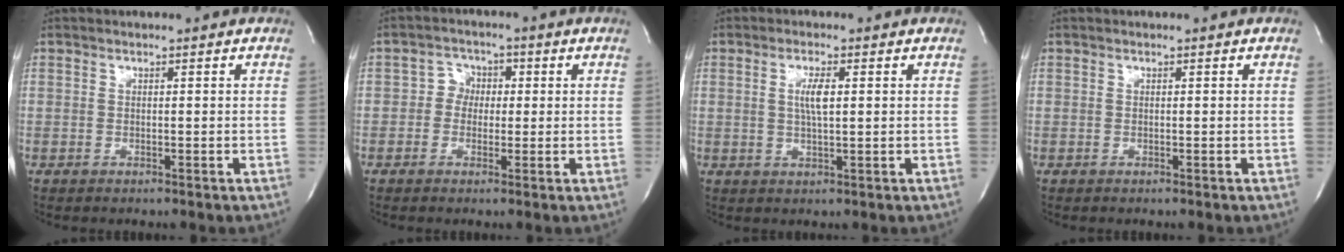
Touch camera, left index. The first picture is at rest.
{"total": 3.5, "force": [-0.2, 3.1, 1.6], "torque": [-0.022, 0.015, -0.009]}
{"total": 3.5, "force": [0.5, 0.6, 3.4], "torque": [-0.070, -0.002, 0.010]}
{"total": 0.0}